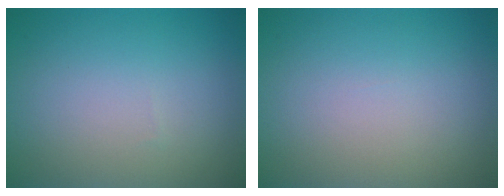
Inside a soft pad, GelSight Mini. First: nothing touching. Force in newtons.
{"total": 0.0}